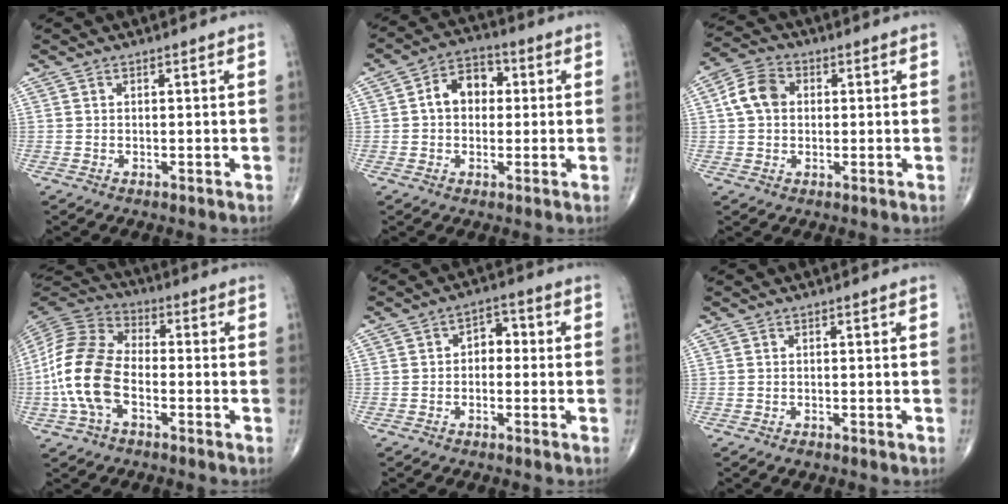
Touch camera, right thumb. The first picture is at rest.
{"total": 7.9, "force": [0.9, 5.8, 5.3], "torque": [-0.061, 0.021, 0.006]}
{"total": 7.1, "force": [1.0, 5.5, 4.5], "torque": [-0.077, 0.016, 0.011]}
{"total": 14.8, "force": [-3.5, 8.7, 11.4], "torque": [-0.242, 0.032, -0.076]}
{"total": 4.0, "force": [-0.3, 2.9, 2.8], "torque": [-0.020, 0.018, -0.018]}
{"total": 0.8, "force": [-0.5, 0.3, 0.5], "torque": [-0.007, -0.001, -0.009]}